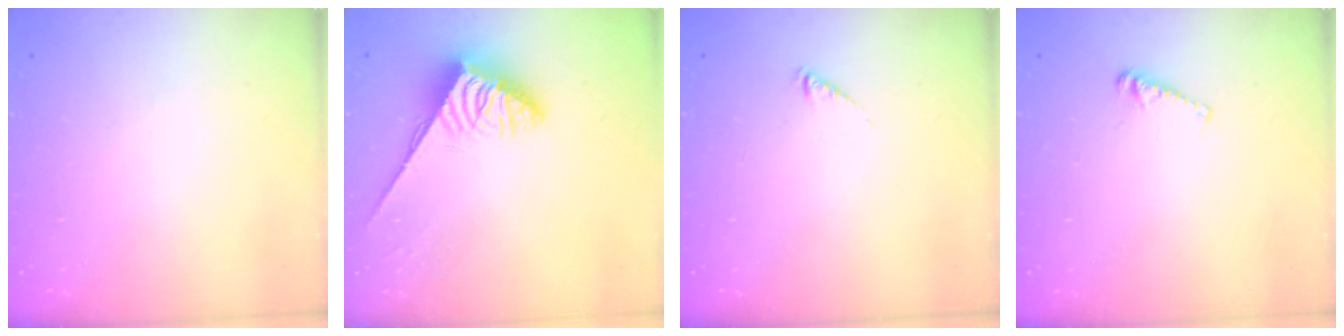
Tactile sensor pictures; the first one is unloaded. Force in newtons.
{"total": 4.0, "press": 4.0, "slide": 0.5}
{"total": 0.6, "press": 0.6, "slide": 0.1}
{"total": 4.5, "press": 4.5, "slide": 0.2}